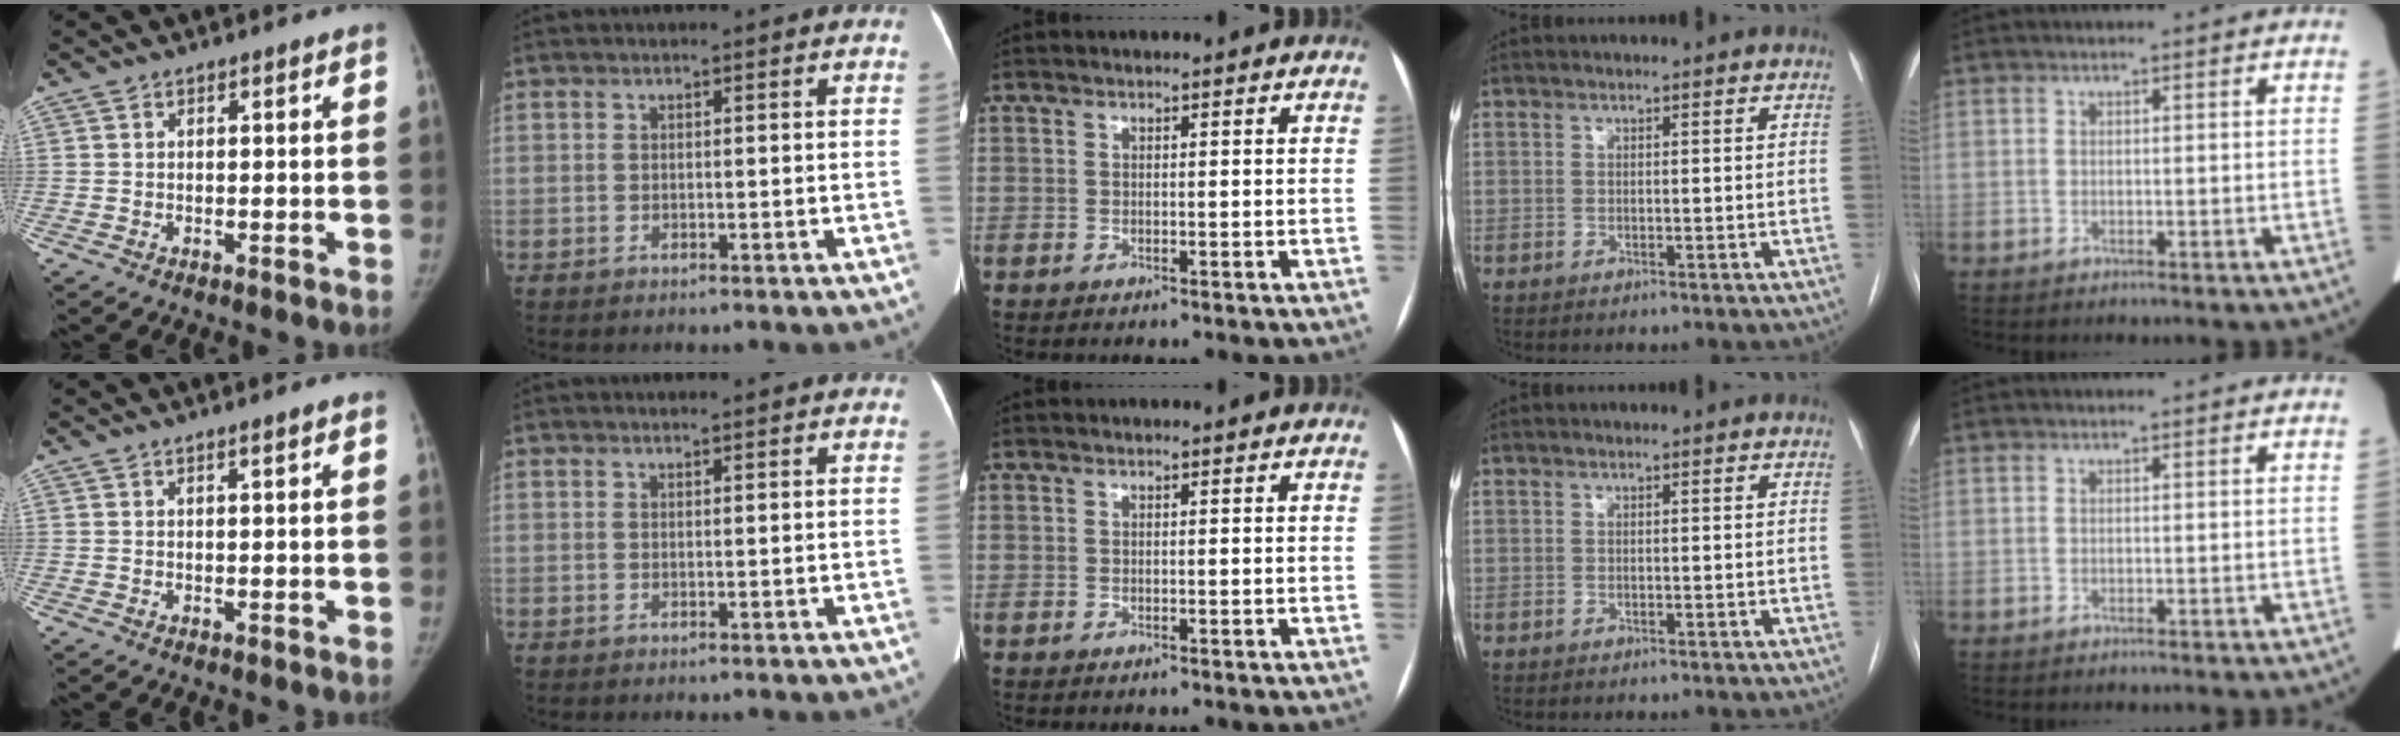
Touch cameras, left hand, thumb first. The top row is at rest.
{"thumb": {"total": 0.9, "force": [0.5, -0.1, 0.8], "torque": [-0.013, 0.000, 0.009]}, "index": {"total": 2.4, "force": [2.3, 0.4, 0.6], "torque": [-0.014, 0.011, 0.022]}}